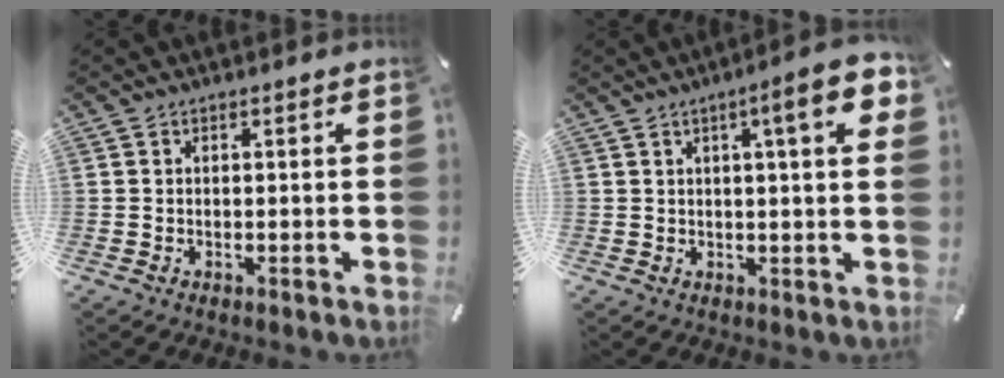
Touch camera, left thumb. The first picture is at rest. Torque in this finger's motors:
{"motor_torque": [0.60, 0.64, 0.34, 0.19, 0.09]}